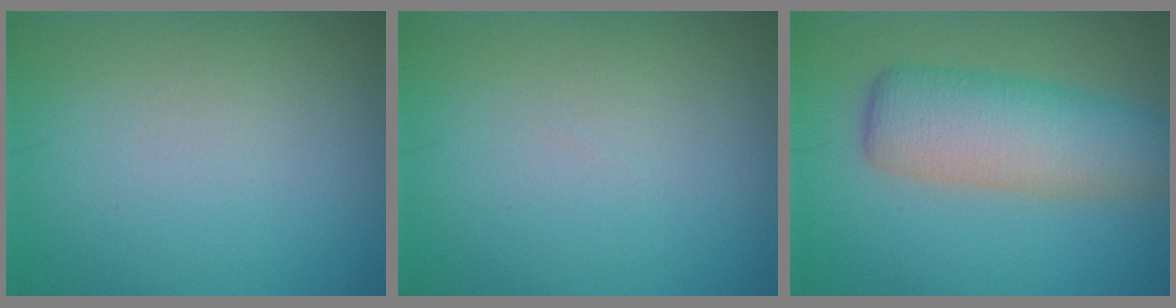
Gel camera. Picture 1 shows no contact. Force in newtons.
{"total": 0.0}
{"total": 6.8, "press": 6.8, "slide": 0.5}